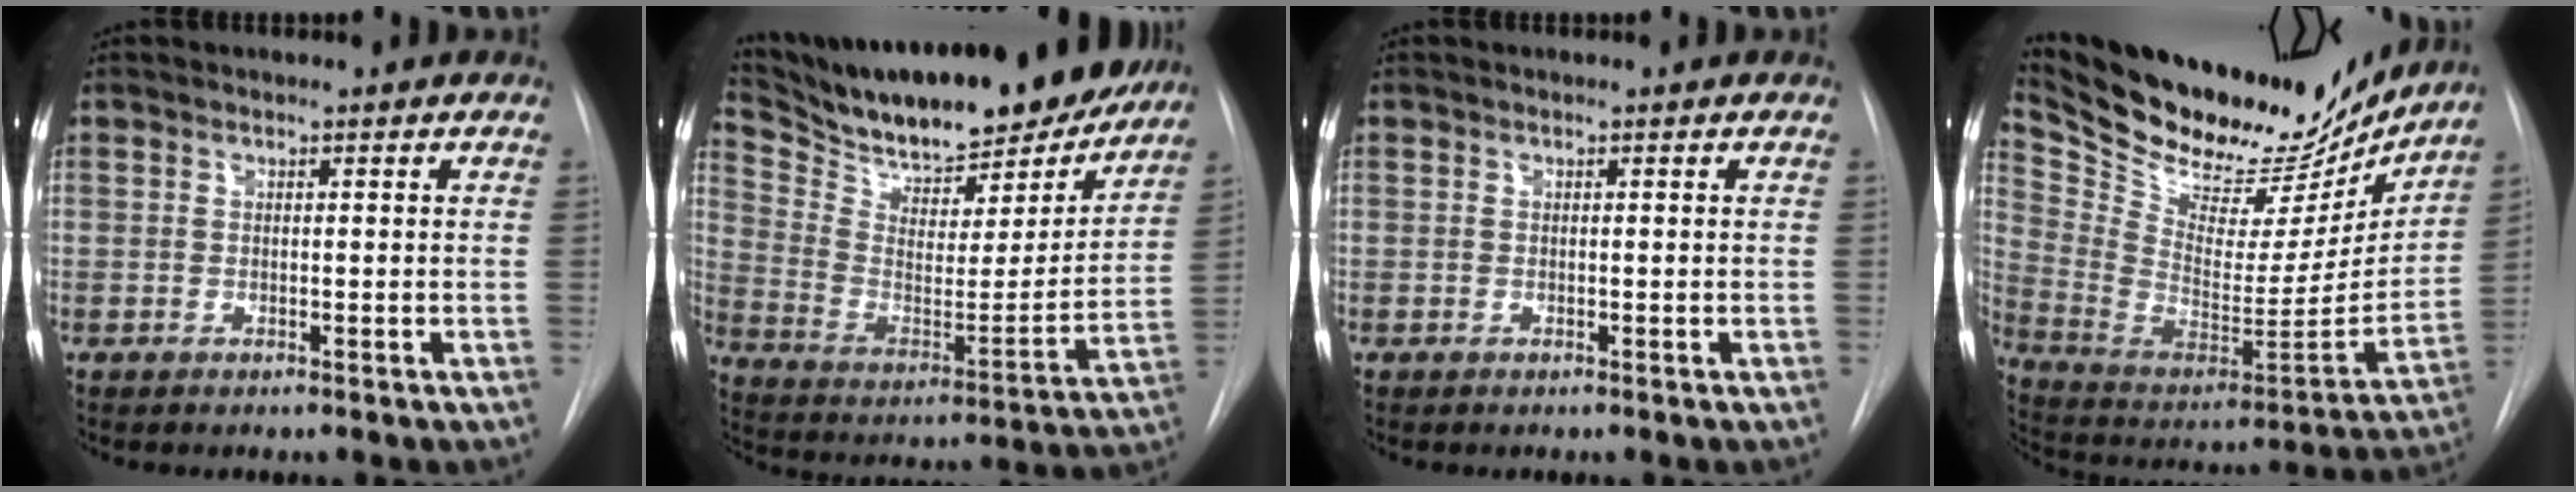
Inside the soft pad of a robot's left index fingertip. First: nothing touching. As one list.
[{"total": 27.7, "force": [24.0, 6.9, 11.9], "torque": [-0.215, -0.023, 0.351]}, {"total": 0.0}, {"total": 27.3, "force": [23.8, 8.7, 10.1], "torque": [-0.192, -0.040, 0.361]}]